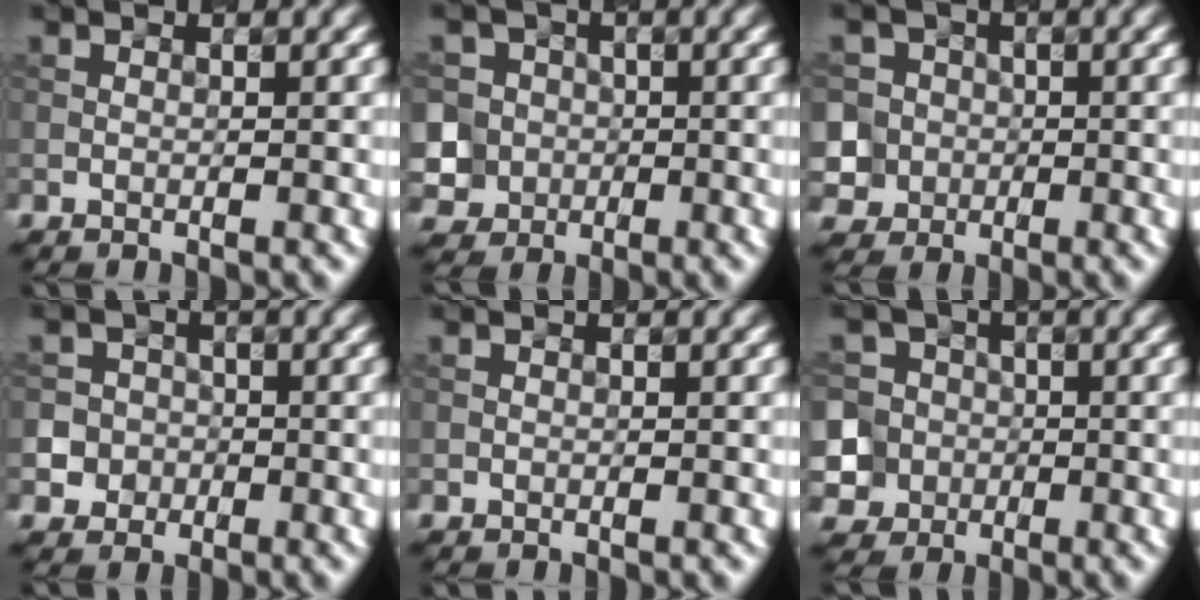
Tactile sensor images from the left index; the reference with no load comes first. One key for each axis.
{"total": 8.4, "fx": -0.8, "fy": 7.9, "fz": 2.8, "tx": -0.070, "ty": 0.020, "tz": -0.043}
{"total": 7.7, "fx": -0.7, "fy": 7.3, "fz": 2.4, "tx": -0.061, "ty": 0.023, "tz": -0.039}
{"total": 4.7, "fx": -1.5, "fy": 4.4, "fz": 0.7, "tx": 0.003, "ty": 0.019, "tz": -0.043}
{"total": 0.0}
{"total": 9.4, "fx": -1.6, "fy": 8.7, "fz": 2.9, "tx": -0.083, "ty": 0.023, "tz": -0.058}